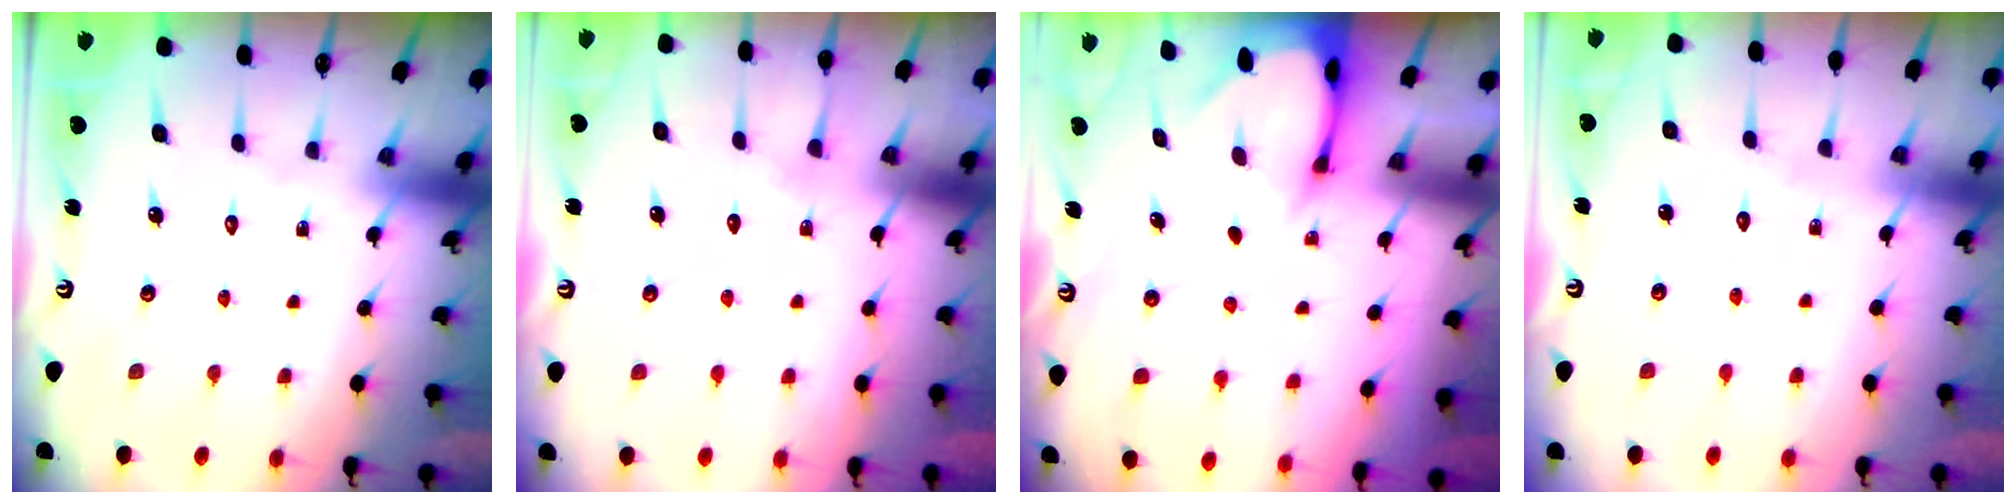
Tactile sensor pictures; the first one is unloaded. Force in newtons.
{"total": 3.9, "press": 3.9, "slide": 0.4}
{"total": 2.0, "press": 2.0, "slide": 0.1}
{"total": 2.6, "press": 2.6, "slide": 0.3}